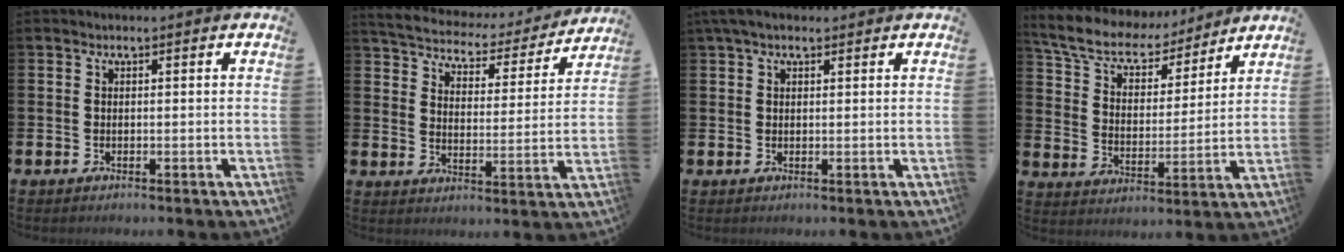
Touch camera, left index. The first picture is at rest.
{"total": 5.2, "force": [5.0, 1.2, 0.5], "torque": [-0.037, -0.042, 0.082]}
{"total": 3.0, "force": [2.1, 1.2, 1.7], "torque": [-0.038, 0.005, 0.037]}
{"total": 8.2, "force": [7.3, 2.9, 2.3], "torque": [-0.080, -0.049, 0.128]}